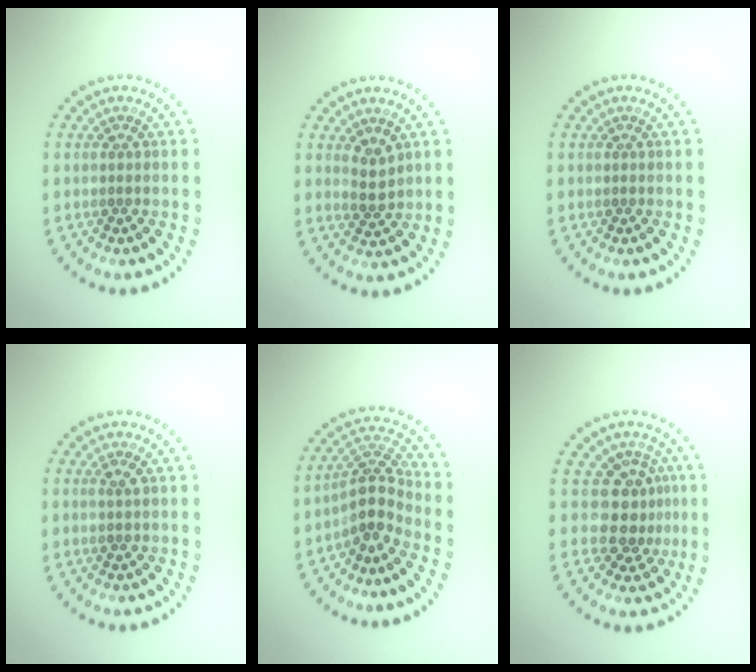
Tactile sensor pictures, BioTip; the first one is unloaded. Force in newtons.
{"total": 1.8, "press": 1.7, "slide": 0.7}
{"total": 0.0}
{"total": 0.9, "press": 0.8, "slide": 0.3}
{"total": 3.5, "press": 2.7, "slide": 2.2}
{"total": 3.2, "press": 2.5, "slide": 2.1}